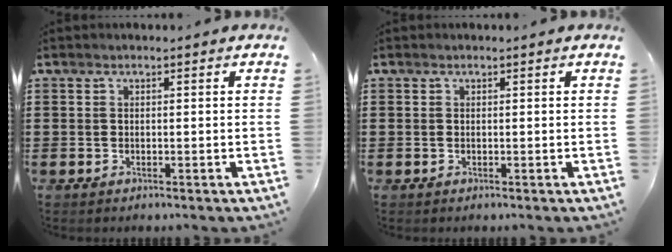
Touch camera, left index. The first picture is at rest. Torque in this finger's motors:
{"motor_torque": [-0.66, 1.07, -0.13, -0.02]}